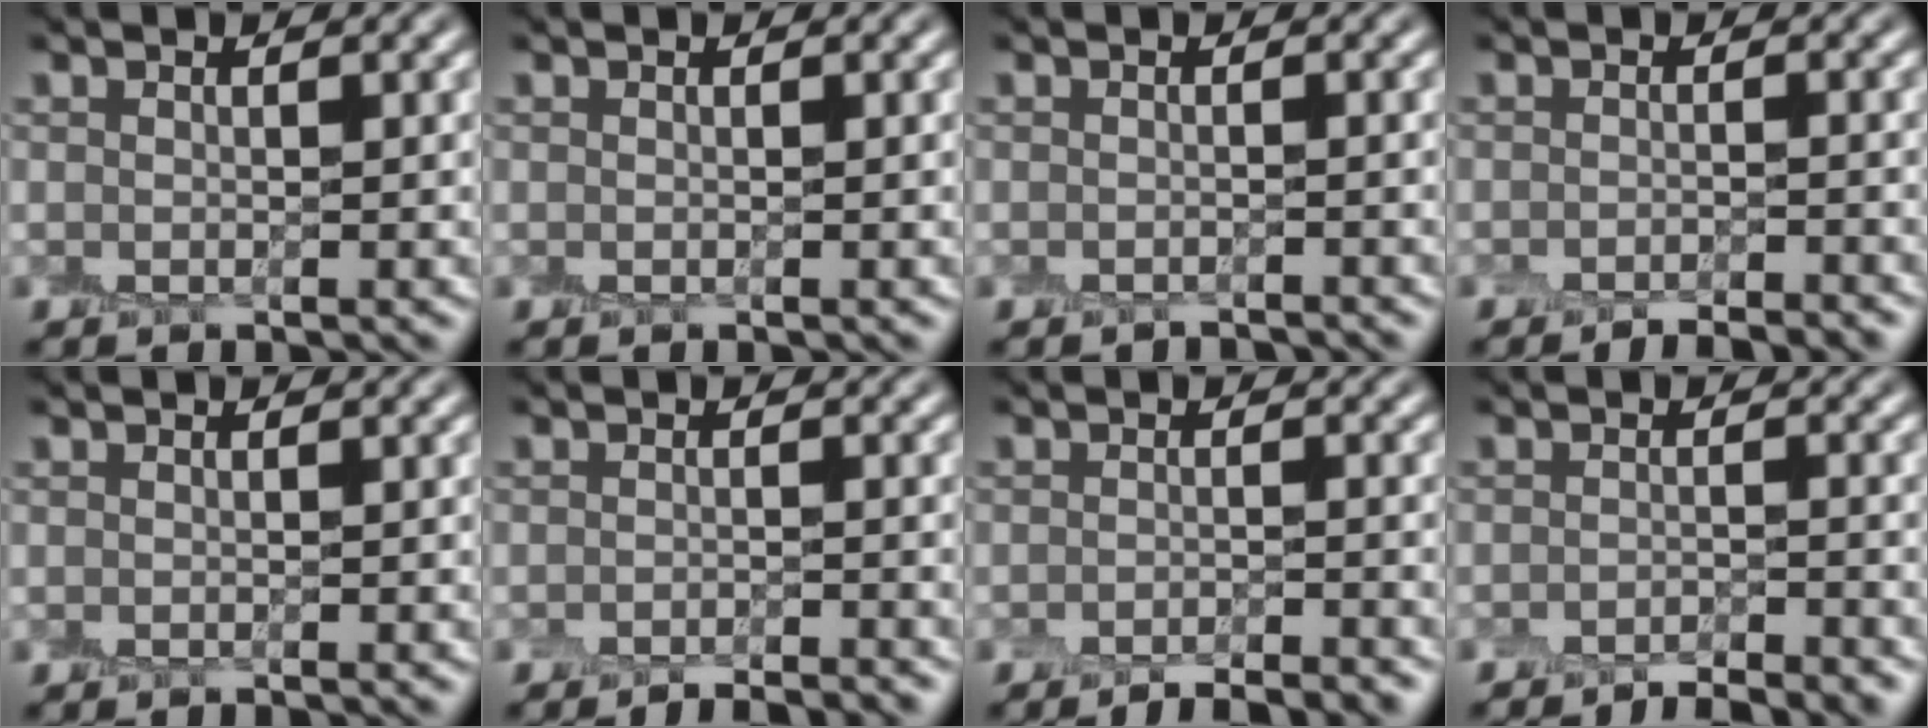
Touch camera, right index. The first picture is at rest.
{"total": 0.0}
{"total": 1.2, "force": [-1.2, -0.1, -0.1], "torque": [0.001, -0.001, -0.018]}
{"total": 2.8, "force": [-2.6, 0.1, 1.0], "torque": [-0.016, 0.005, -0.035]}
{"total": 0.0}
{"total": 2.8, "force": [-2.6, 0.1, 1.0], "torque": [-0.015, 0.006, -0.034]}
{"total": 3.7, "force": [-3.3, 0.4, 1.6], "torque": [-0.025, 0.002, -0.044]}
{"total": 3.6, "force": [-3.3, 0.2, 1.4], "torque": [-0.023, 0.001, -0.050]}